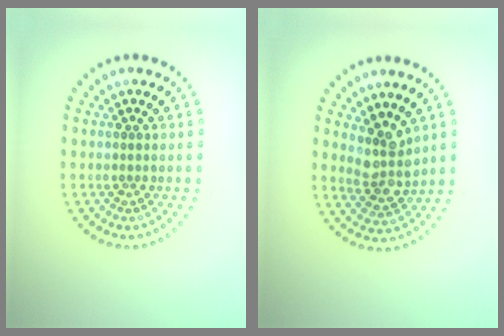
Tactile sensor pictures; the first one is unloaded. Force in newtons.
{"total": 3.5, "press": 3.0, "slide": 1.9}